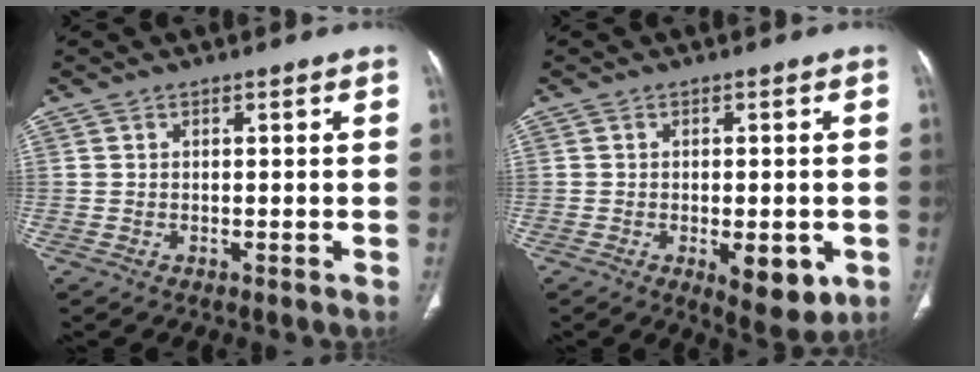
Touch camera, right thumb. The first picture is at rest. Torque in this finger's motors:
{"motor_torque": [1.00, 1.35, -0.12, 0.08, 0.24]}